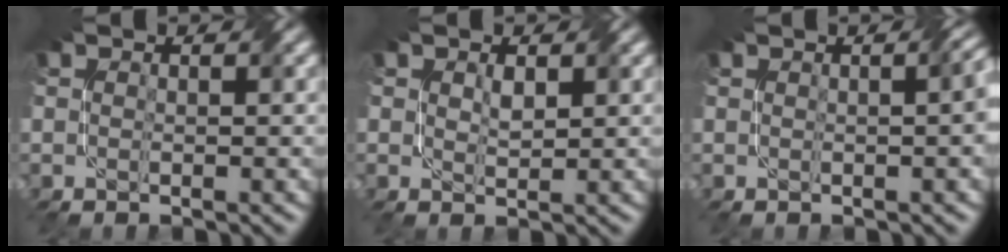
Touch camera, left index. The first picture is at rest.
{"total": 1.4, "force": [0.6, 0.9, 0.9], "torque": [-0.017, -0.005, 0.017]}
{"total": 3.5, "force": [0.3, 1.4, 3.2], "torque": [-0.015, 0.016, 0.002]}